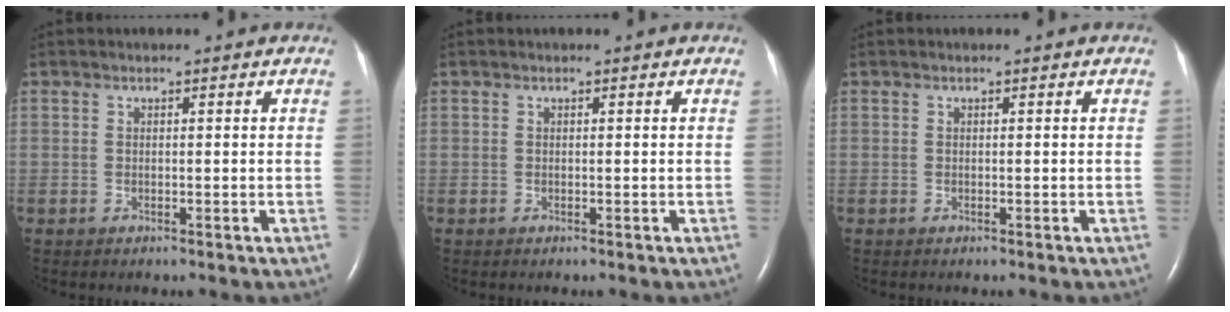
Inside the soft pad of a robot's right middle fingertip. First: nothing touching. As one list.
[{"total": 0.0}, {"total": 0.0}]